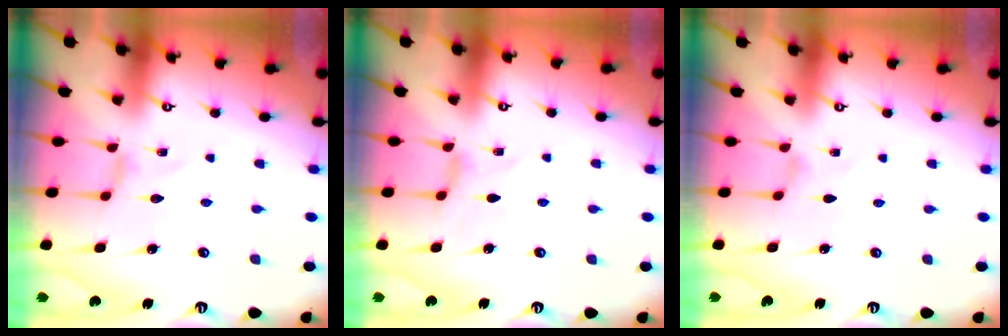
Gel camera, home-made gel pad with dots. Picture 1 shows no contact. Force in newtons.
{"total": 1.4, "press": 1.4, "slide": 0.3}
{"total": 0.7, "press": 0.7, "slide": 0.2}